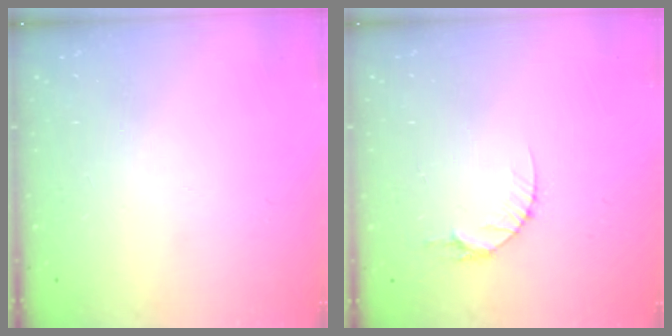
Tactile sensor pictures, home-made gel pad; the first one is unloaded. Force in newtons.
{"total": 5.3, "press": 5.2, "slide": 0.5}